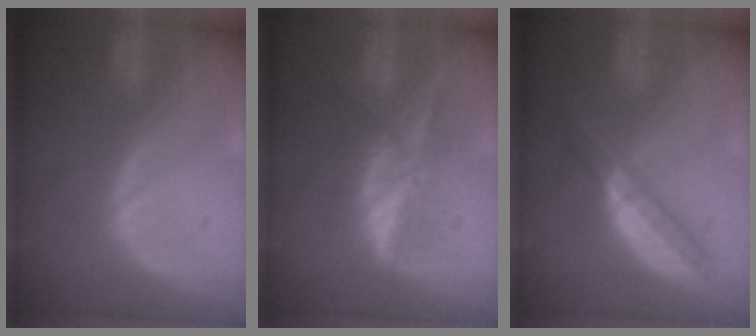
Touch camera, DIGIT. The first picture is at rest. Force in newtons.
{"total": 5.8, "press": 5.5, "slide": 2.0}
{"total": 6.2, "press": 5.4, "slide": 3.1}